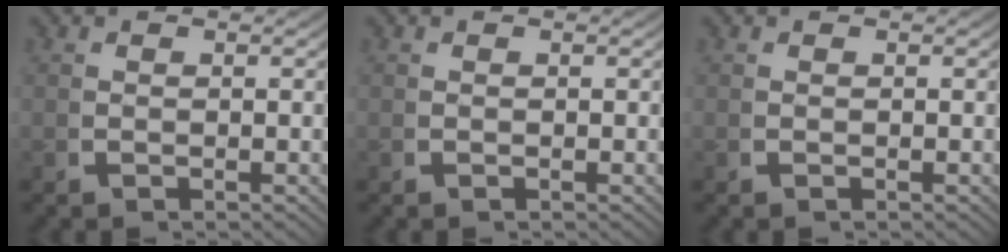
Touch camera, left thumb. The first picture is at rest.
{"total": 0.0}
{"total": 0.0}